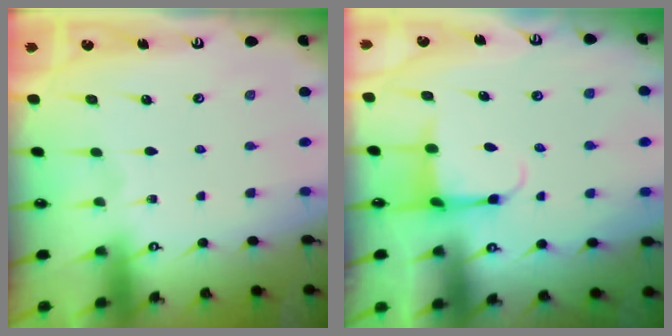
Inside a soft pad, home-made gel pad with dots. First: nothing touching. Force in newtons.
{"total": 3.9, "press": 3.7, "slide": 1.4}